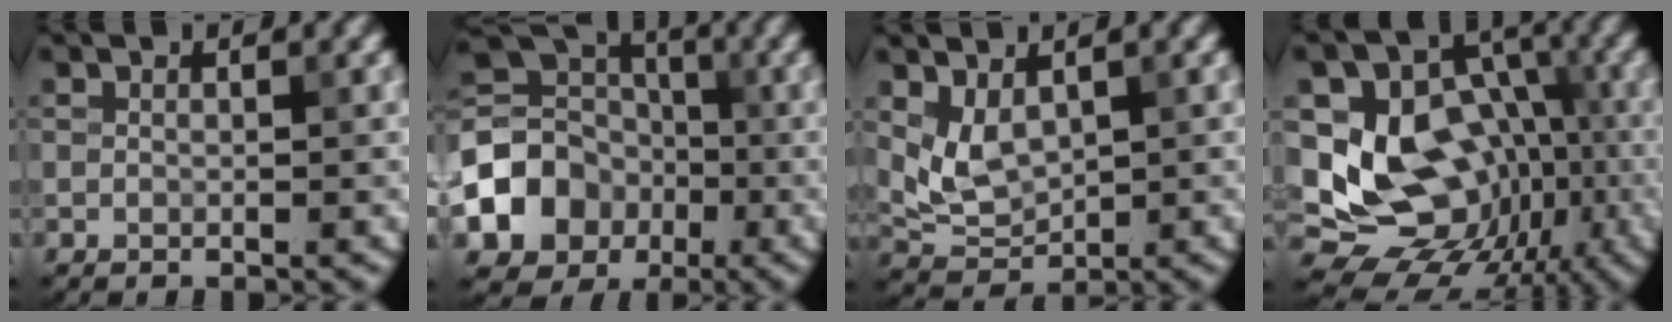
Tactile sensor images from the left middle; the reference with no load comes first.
{"total": 7.9, "force": [-2.3, 6.6, 3.6], "torque": [-0.061, 0.002, -0.058]}
{"total": 3.0, "force": [1.1, 1.9, 2.1], "torque": [-0.043, -0.007, 0.030]}
{"total": 14.0, "force": [-1.4, 11.0, 8.5], "torque": [-0.128, -0.004, -0.018]}